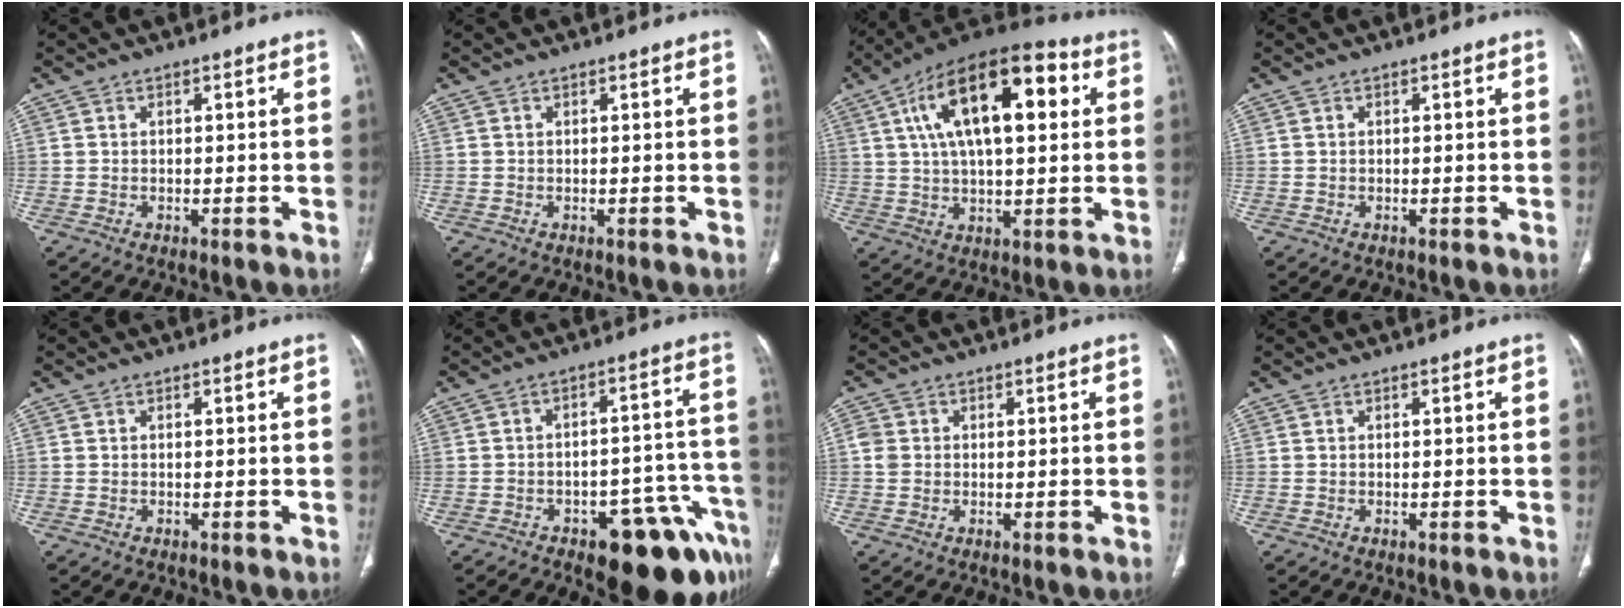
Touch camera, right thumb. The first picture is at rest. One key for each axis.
{"total": 0.0}
{"total": 21.2, "fx": 6.1, "fy": 9.5, "fz": 18.0, "tx": -0.284, "ty": 0.018, "tz": 0.089}
{"total": 0.0}
{"total": 0.0}
{"total": 16.0, "fx": -9.4, "fy": 6.6, "fz": 11.1, "tx": -0.079, "ty": 0.076, "tz": -0.118}
{"total": 2.5, "fx": 0.2, "fy": 2.3, "fz": 1.0, "tx": -0.014, "ty": 0.005, "tz": 0.004}
{"total": 0.0}